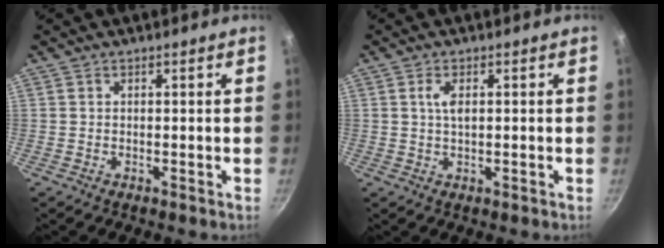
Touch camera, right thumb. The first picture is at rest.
{"total": 2.8, "force": [0.5, 1.1, 2.5], "torque": [-0.052, 0.003, 0.010]}